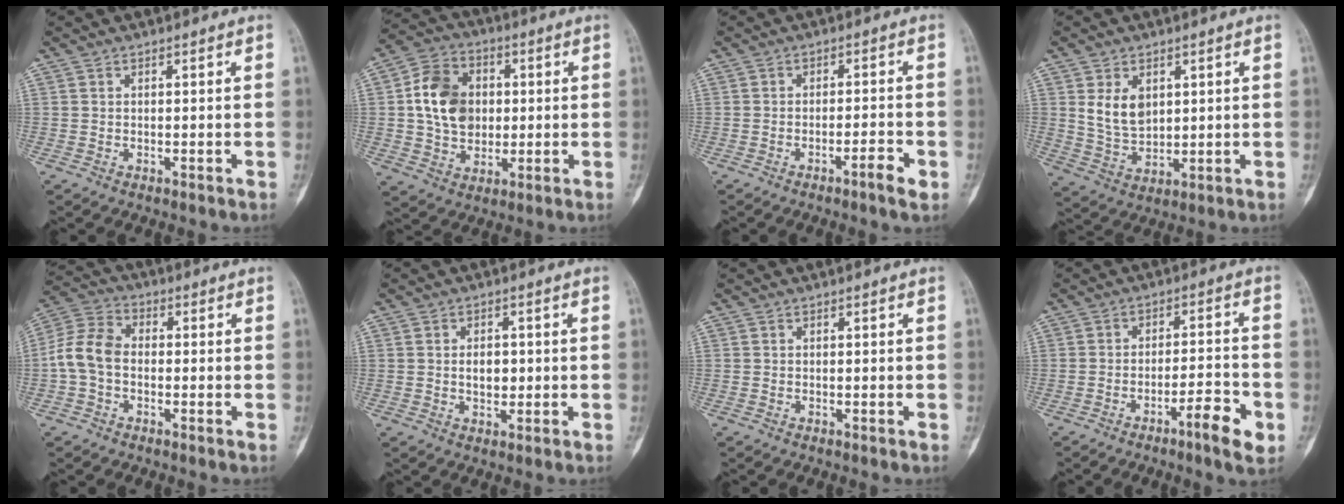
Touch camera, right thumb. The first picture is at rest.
{"total": 12.8, "force": [1.2, 10.2, 7.8], "torque": [-0.112, 0.011, 0.019]}
{"total": 3.8, "force": [-2.0, 0.4, 3.2], "torque": [-0.055, 0.012, -0.034]}
{"total": 7.2, "force": [2.4, 4.8, 4.8], "torque": [-0.069, -0.017, 0.056]}
{"total": 8.2, "force": [-1.1, 5.8, 5.7], "torque": [-0.112, 0.025, -0.034]}
{"total": 3.4, "force": [0.0, 2.3, 2.5], "torque": [-0.028, 0.001, 0.000]}
{"total": 0.0}
{"total": 7.4, "force": [-3.8, 1.3, 6.3], "torque": [-0.093, 0.024, -0.058]}